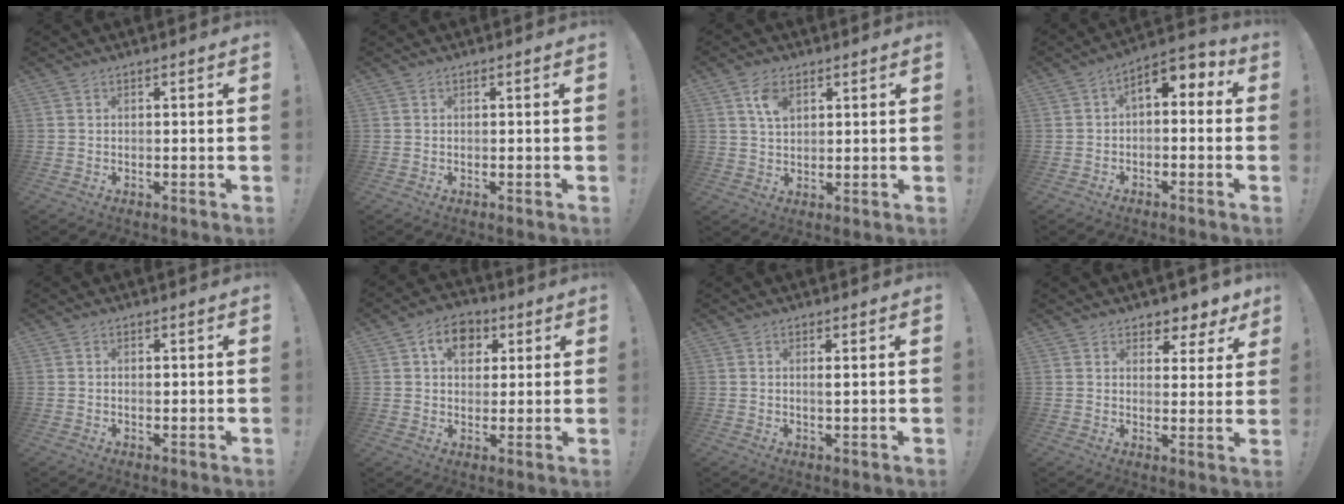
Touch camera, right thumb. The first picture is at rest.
{"total": 0.0}
{"total": 6.1, "force": [3.1, 4.0, 3.5], "torque": [-0.050, -0.009, 0.055]}
{"total": 5.9, "force": [1.1, 3.2, 4.8], "torque": [-0.062, -0.005, 0.020]}
{"total": 0.5, "force": [-0.1, 0.5, 0.3], "torque": [-0.005, 0.002, -0.003]}
{"total": 9.3, "force": [3.2, 7.3, 4.8], "torque": [-0.055, -0.006, 0.058]}
{"total": 1.3, "force": [0.4, 0.0, 1.2], "torque": [-0.014, -0.006, 0.004]}
{"total": 5.6, "force": [4.4, 3.2, 1.2], "torque": [-0.008, -0.042, 0.080]}